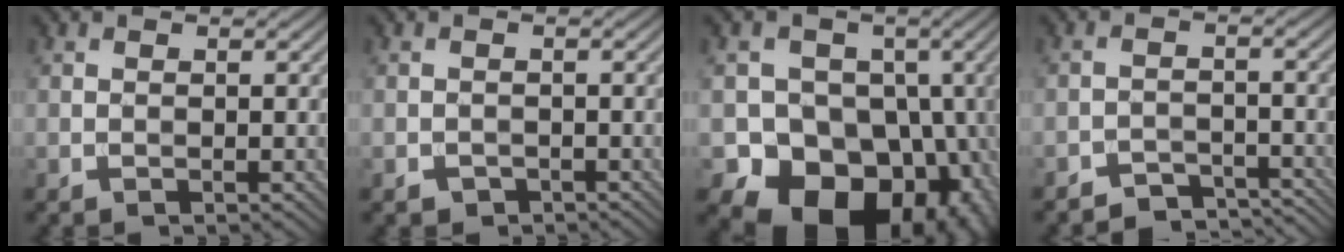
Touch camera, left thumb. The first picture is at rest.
{"total": 1.5, "force": [-1.0, 1.0, 0.4], "torque": [-0.004, -0.004, -0.019]}
{"total": 16.5, "force": [-6.7, 13.0, 7.7], "torque": [-0.093, -0.029, -0.115]}
{"total": 4.6, "force": [-4.1, 1.5, 1.3], "torque": [-0.017, -0.001, -0.068]}